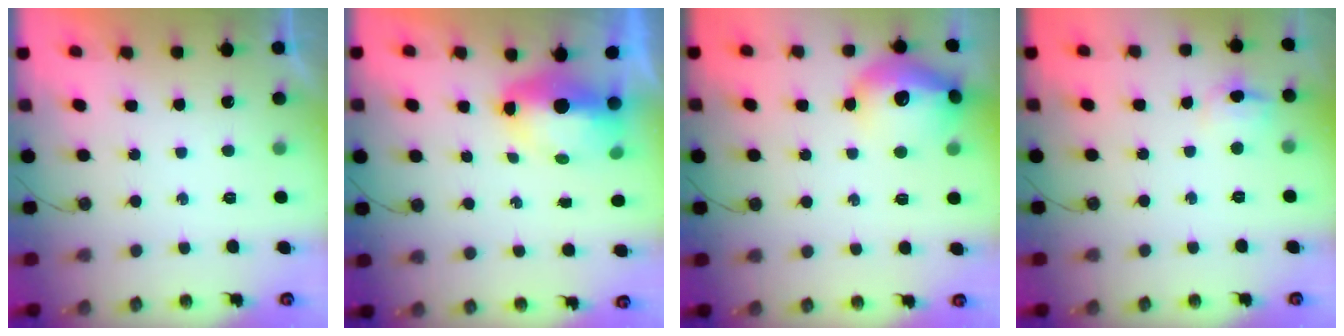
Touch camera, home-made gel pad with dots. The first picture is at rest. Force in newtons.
{"total": 8.0, "press": 7.8, "slide": 1.5}
{"total": 17.2, "press": 17.2, "slide": 1.4}
{"total": 6.9, "press": 6.8, "slide": 1.0}